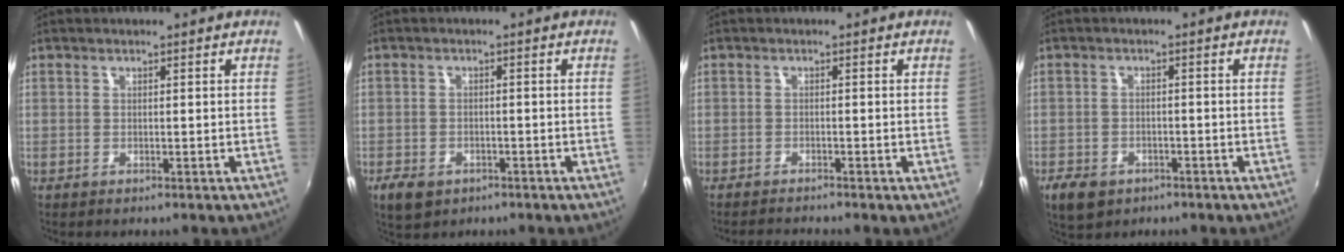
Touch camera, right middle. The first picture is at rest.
{"total": 4.9, "force": [-2.9, 3.1, 2.4], "torque": [-0.062, -0.007, -0.045]}
{"total": 2.8, "force": [-2.7, -0.2, 0.8], "torque": [-0.024, -0.012, -0.048]}
{"total": 6.0, "force": [-3.7, 3.8, 2.8], "torque": [-0.076, -0.010, -0.059]}